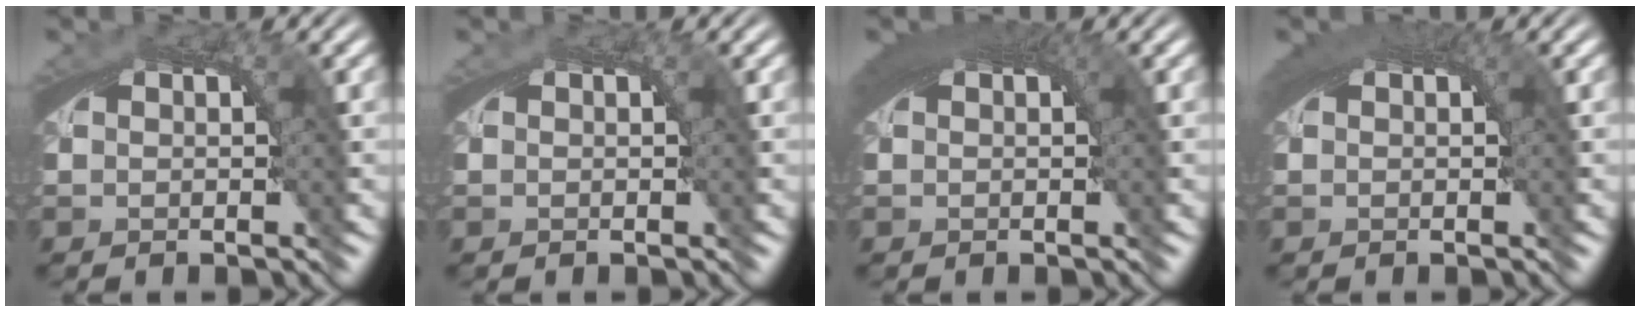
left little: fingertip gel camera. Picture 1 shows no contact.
{"total": 0.0}
{"total": 3.2, "force": [1.1, 1.0, 2.9], "torque": [-0.036, 0.011, 0.015]}
{"total": 2.3, "force": [0.9, 0.5, 2.1], "torque": [-0.025, 0.008, 0.013]}